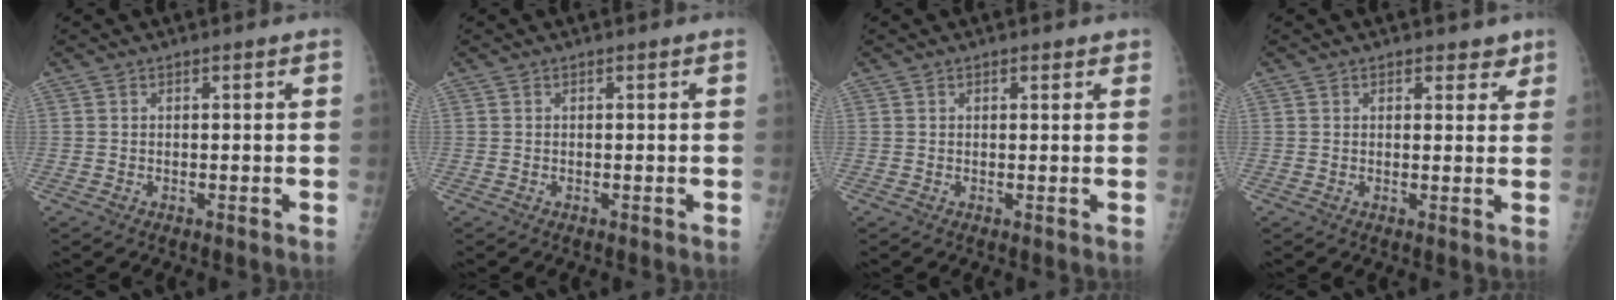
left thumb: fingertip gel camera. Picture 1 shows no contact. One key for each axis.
{"total": 0.0}
{"total": 1.2, "fx": 0.8, "fy": 0.7, "fz": 0.5, "tx": 0.002, "ty": -0.003, "tz": 0.006}
{"total": 2.9, "fx": 2.0, "fy": 1.8, "fz": 1.1, "tx": 0.013, "ty": -0.009, "tz": 0.023}